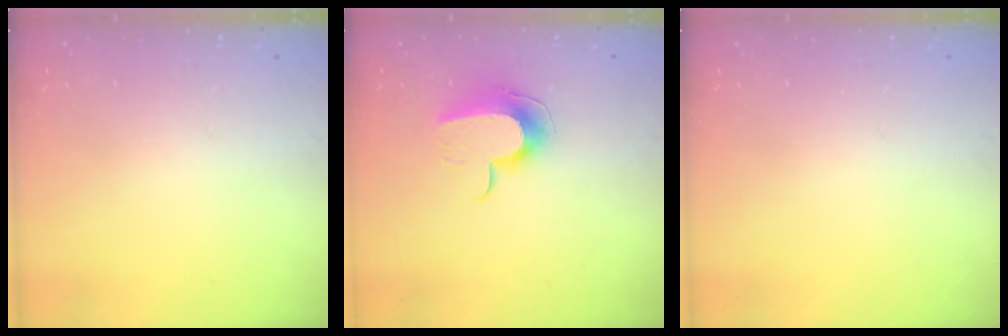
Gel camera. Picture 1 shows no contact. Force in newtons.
{"total": 10.3, "press": 10.3, "slide": 0.4}
{"total": 0.0}